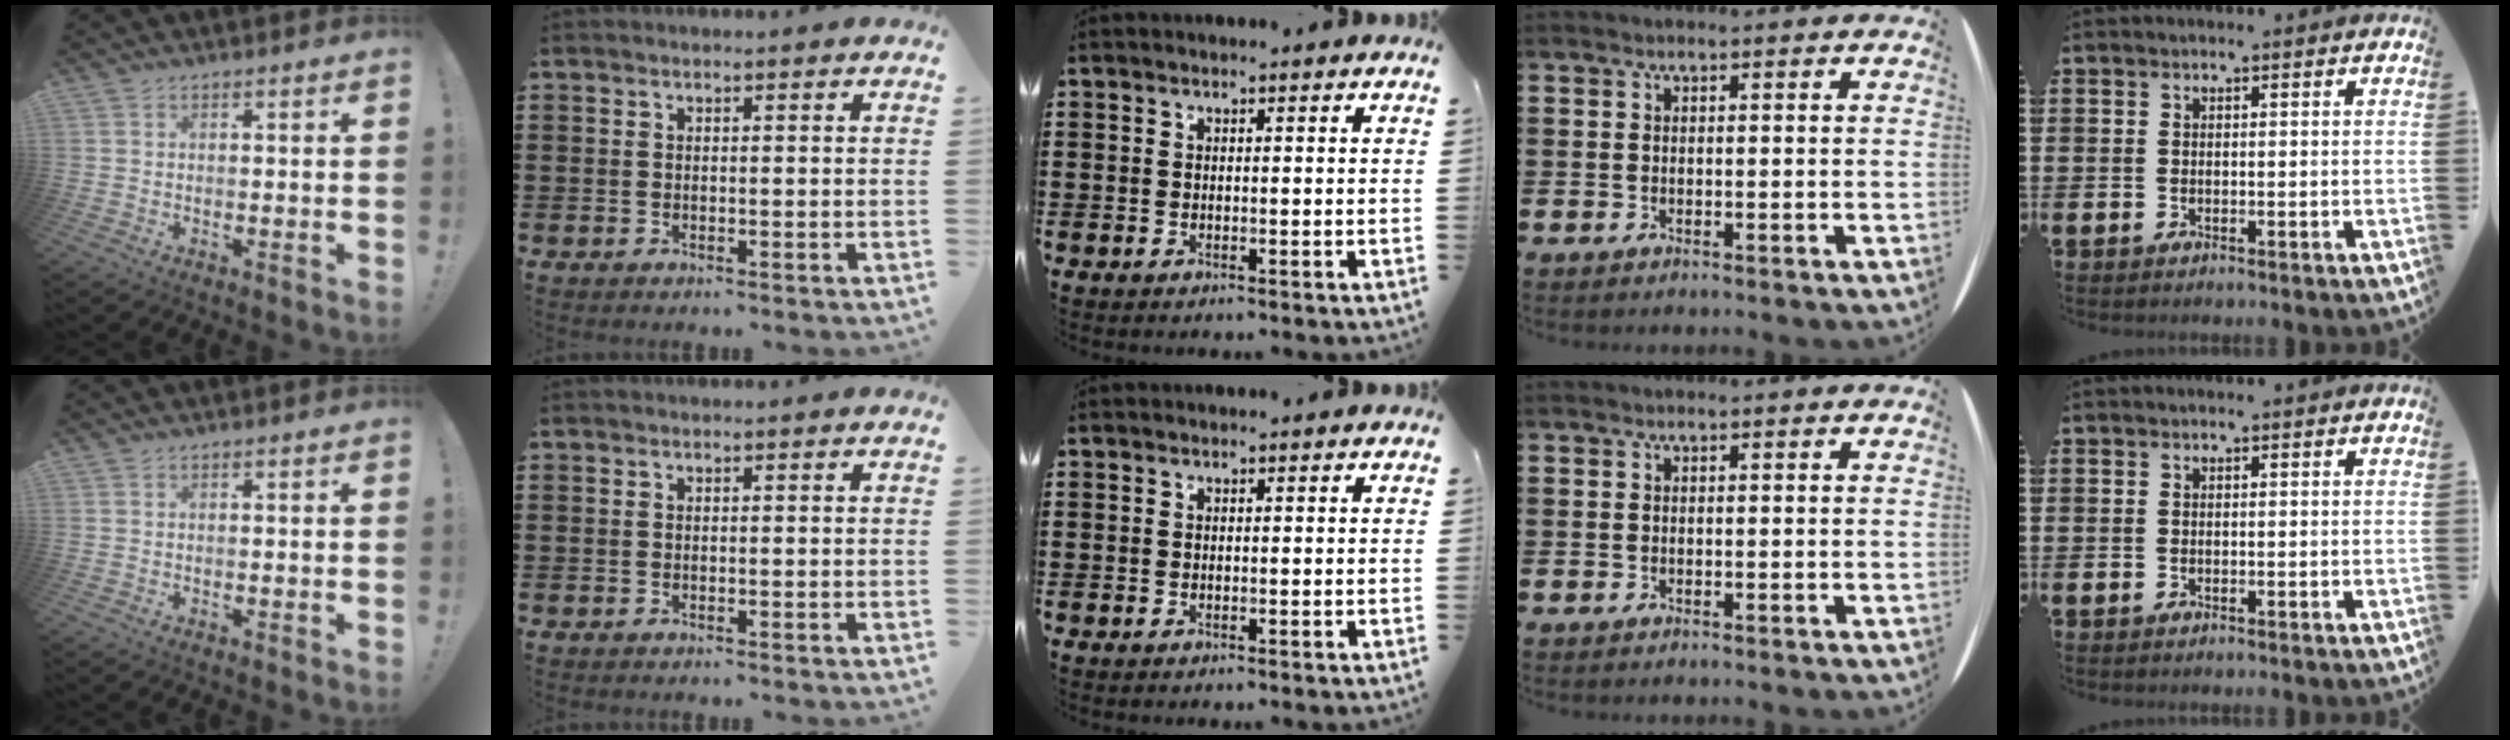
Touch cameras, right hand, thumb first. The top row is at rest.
{}